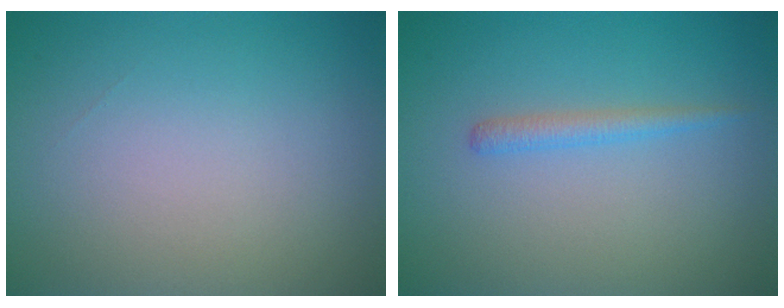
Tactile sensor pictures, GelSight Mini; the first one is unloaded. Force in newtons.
{"total": 1.3, "press": 1.3, "slide": 0.1}